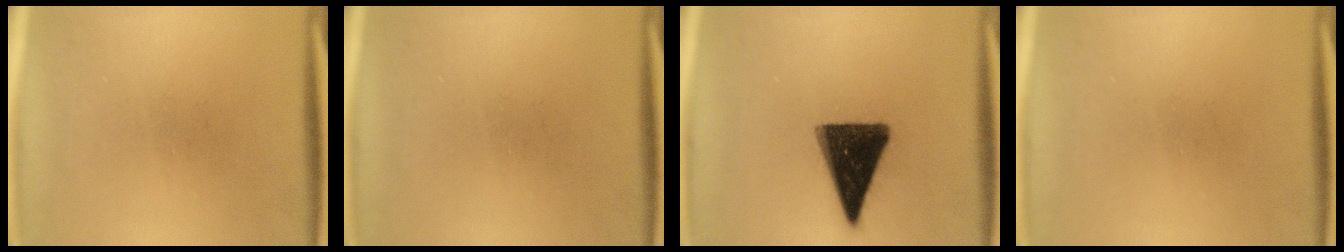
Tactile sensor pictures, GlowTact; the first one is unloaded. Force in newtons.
{"total": 0.0}
{"total": 15.0}
{"total": 0.0}